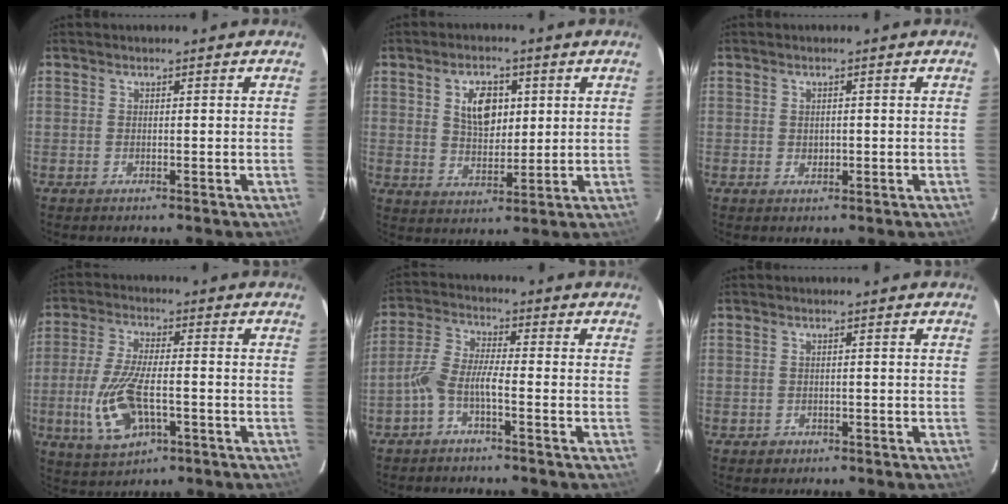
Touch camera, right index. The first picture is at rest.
{"total": 7.9, "force": [2.5, 4.7, 5.9], "torque": [-0.101, 0.009, 0.049]}
{"total": 1.4, "force": [0.0, 1.3, 0.6], "torque": [-0.006, 0.000, 0.003]}
{"total": 12.4, "force": [-3.5, 5.1, 10.7], "torque": [-0.227, -0.011, -0.059]}
{"total": 5.1, "force": [-2.6, 1.1, 4.2], "torque": [-0.103, 0.015, -0.053]}
{"total": 1.6, "force": [-0.8, 1.3, 0.2], "torque": [-0.004, 0.003, -0.005]}